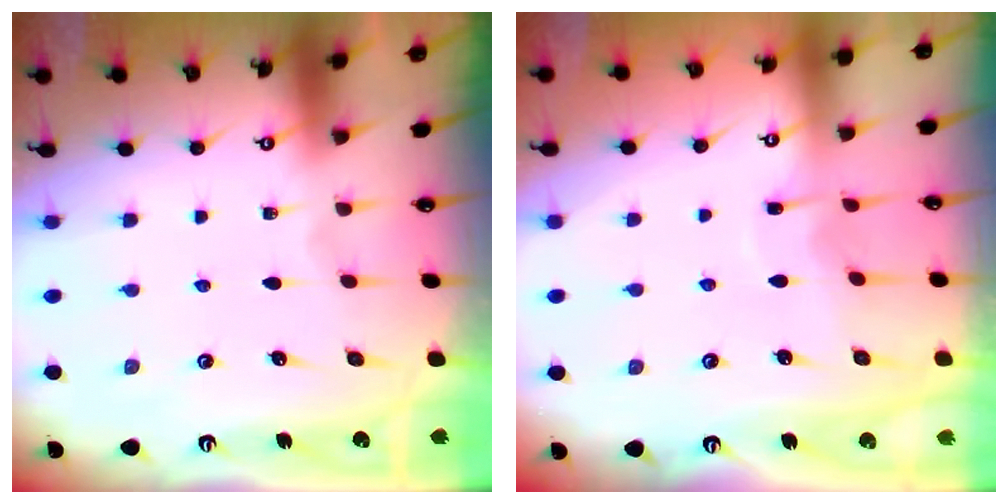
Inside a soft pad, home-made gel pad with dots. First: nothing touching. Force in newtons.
{"total": 2.8, "press": 2.8, "slide": 0.4}